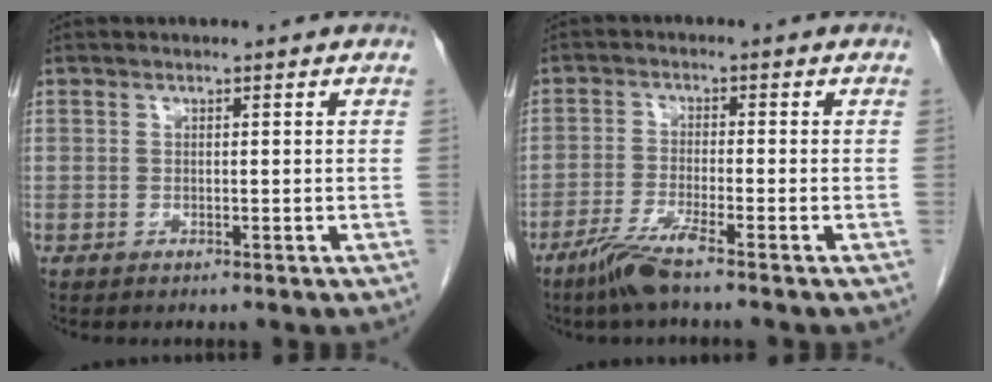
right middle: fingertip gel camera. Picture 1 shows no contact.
{"total": 5.2, "force": [-3.7, -0.3, 3.6], "torque": [-0.077, -0.015, -0.079]}